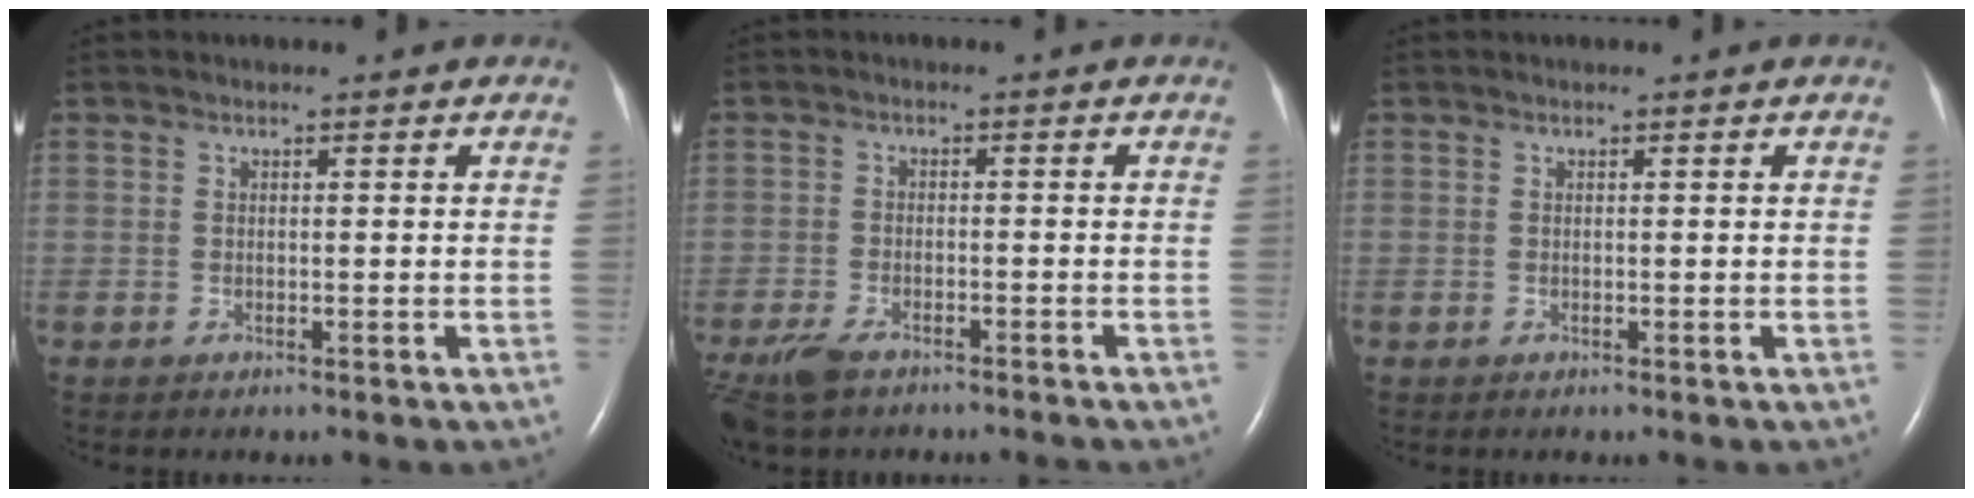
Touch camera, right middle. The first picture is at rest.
{"total": 7.6, "force": [-6.1, 2.0, 4.1], "torque": [-0.079, -0.015, -0.104]}
{"total": 0.0}